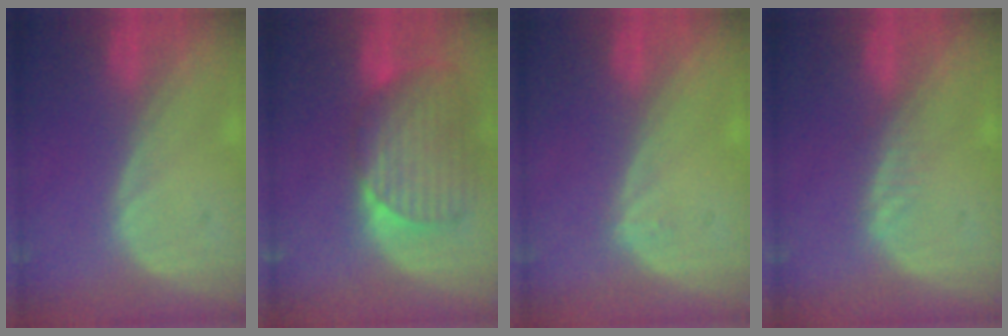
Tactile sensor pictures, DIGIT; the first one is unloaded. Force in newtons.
{"total": 9.5, "press": 8.4, "slide": 4.4}
{"total": 0.6, "press": 0.4, "slide": 0.5}
{"total": 1.6, "press": 1.6, "slide": 0.1}